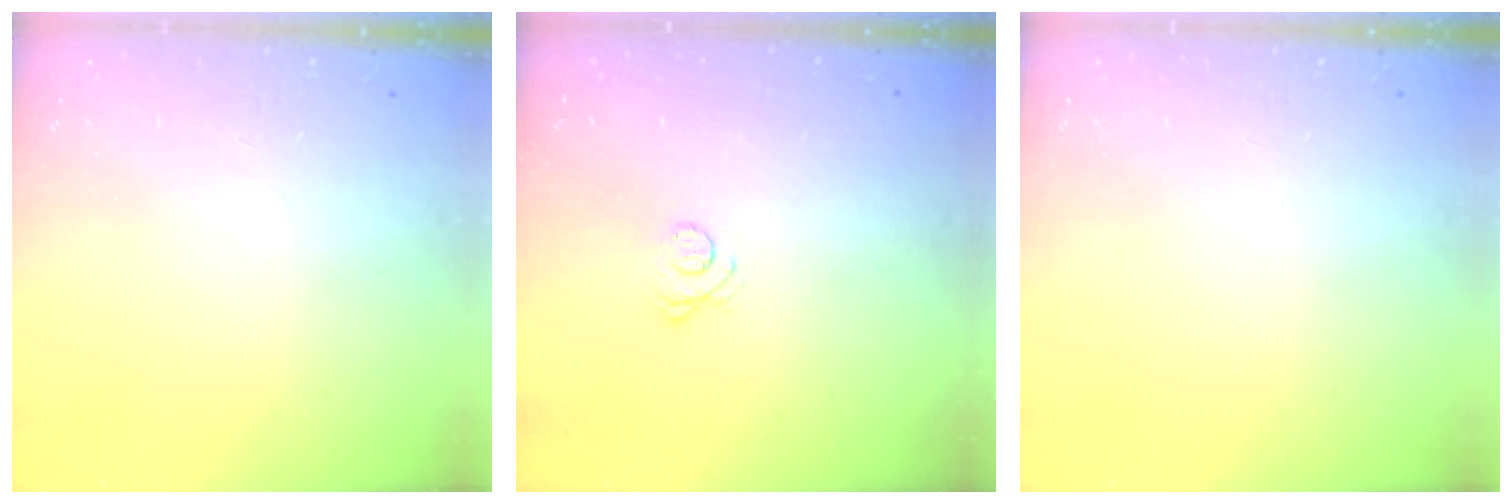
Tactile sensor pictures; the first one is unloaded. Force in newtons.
{"total": 3.1, "press": 3.0, "slide": 0.3}
{"total": 0.0}